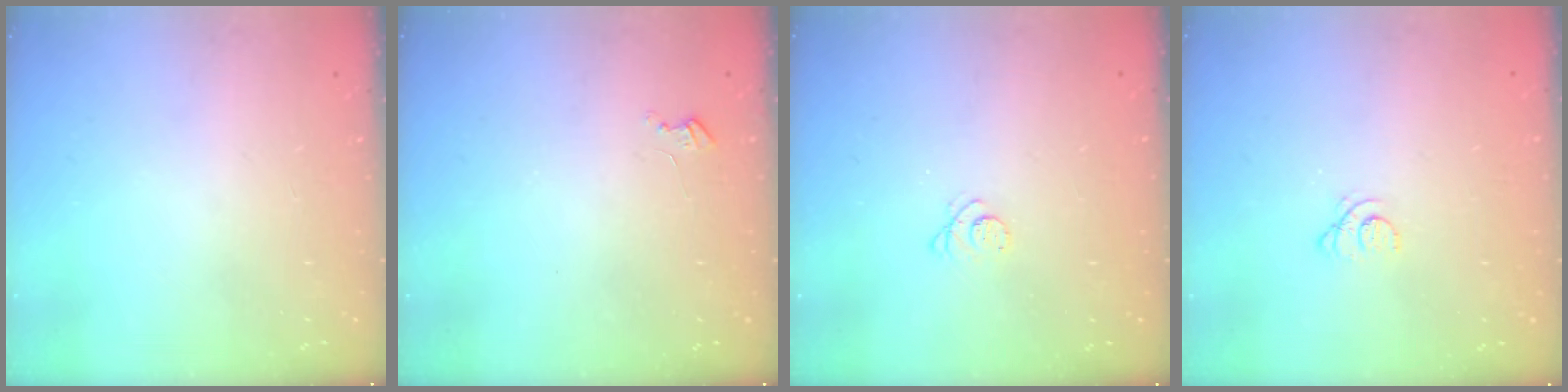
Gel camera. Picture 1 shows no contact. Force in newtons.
{"total": 2.7, "press": 2.7, "slide": 0.3}
{"total": 2.6, "press": 2.6, "slide": 0.3}
{"total": 1.5, "press": 1.4, "slide": 0.2}